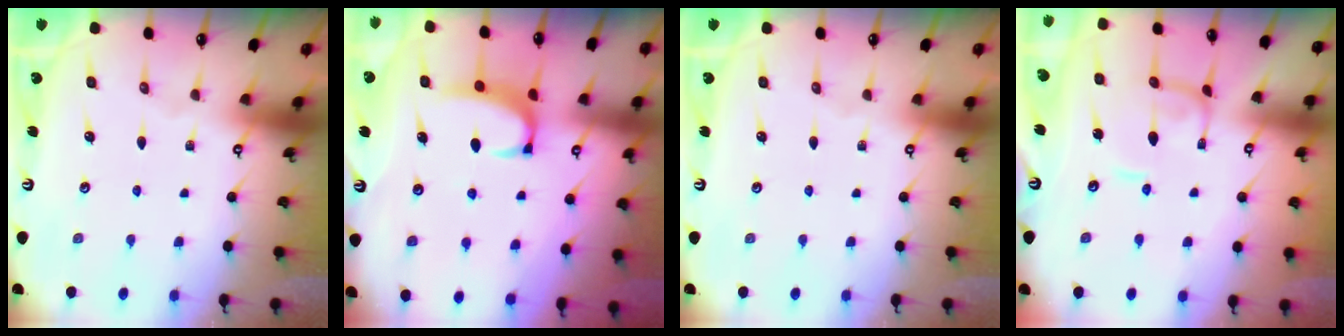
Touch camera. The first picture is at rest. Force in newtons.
{"total": 2.3, "press": 2.2, "slide": 0.6}
{"total": 0.0}
{"total": 0.5, "press": 0.3, "slide": 0.4}